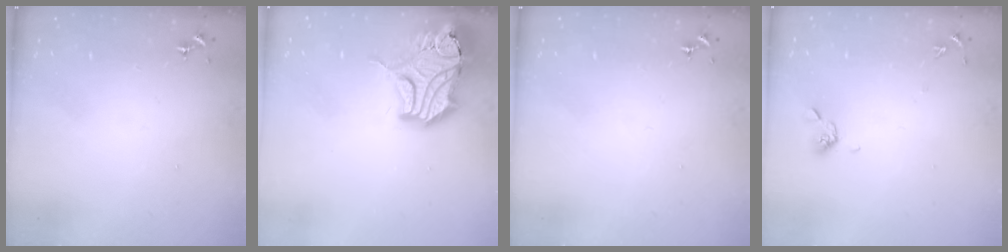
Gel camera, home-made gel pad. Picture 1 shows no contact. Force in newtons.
{"total": 19.2, "press": 18.9, "slide": 3.2}
{"total": 0.0}
{"total": 7.1, "press": 6.8, "slide": 1.8}